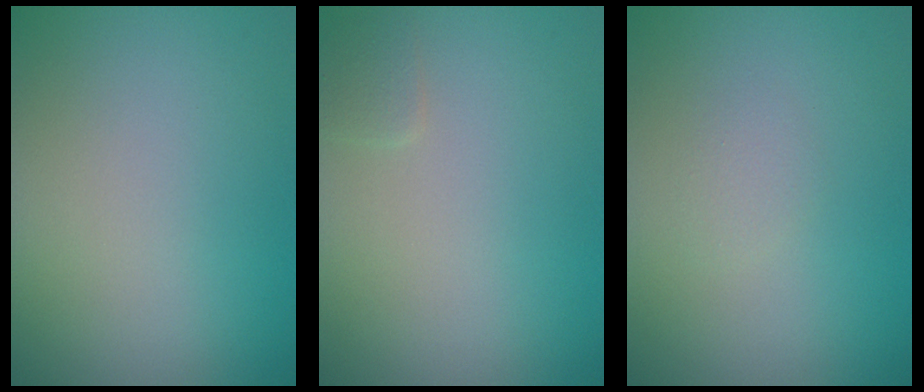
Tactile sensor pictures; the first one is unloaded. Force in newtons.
{"total": 0.9, "press": 0.9, "slide": 0.1}
{"total": 0.8, "press": 0.8, "slide": 0.1}